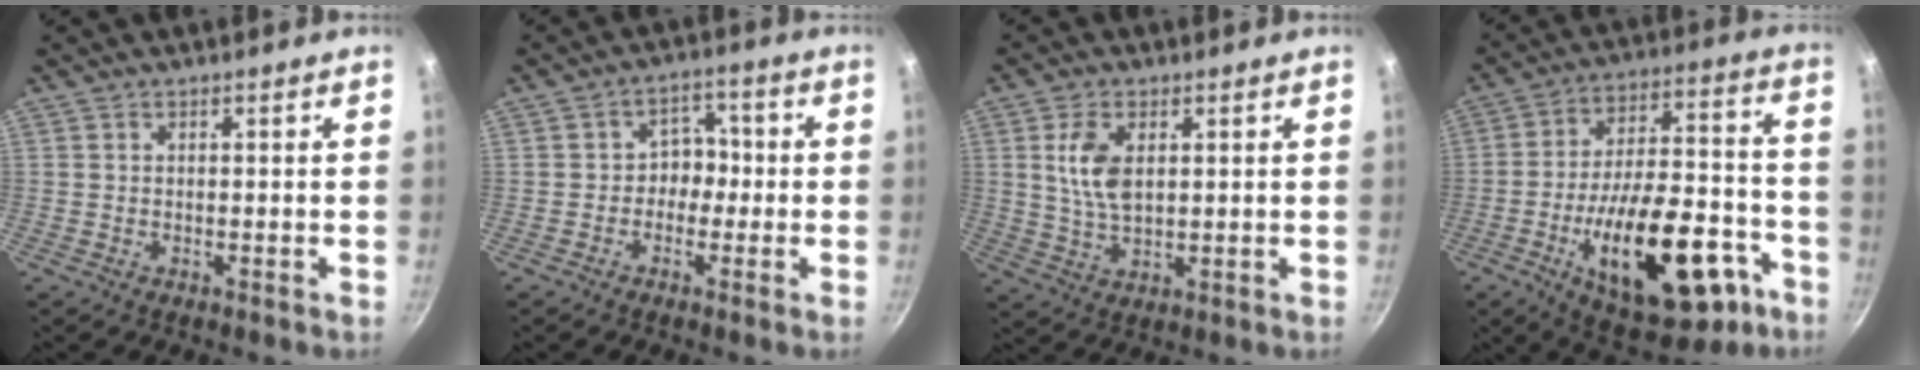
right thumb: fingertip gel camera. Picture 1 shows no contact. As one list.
[{"total": 5.0, "force": [-1.0, 4.2, 2.5], "torque": [0.016, 0.021, -0.024]}, {"total": 7.5, "force": [1.8, 4.2, 6.0], "torque": [-0.109, -0.009, 0.037]}, {"total": 26.5, "force": [-10.7, 12.4, 20.8], "torque": [-0.285, 0.055, -0.141]}]